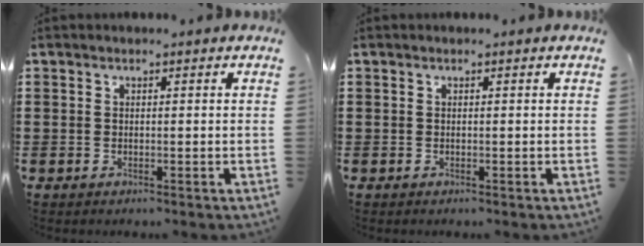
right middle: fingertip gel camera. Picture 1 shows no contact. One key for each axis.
{"total": 0.0}